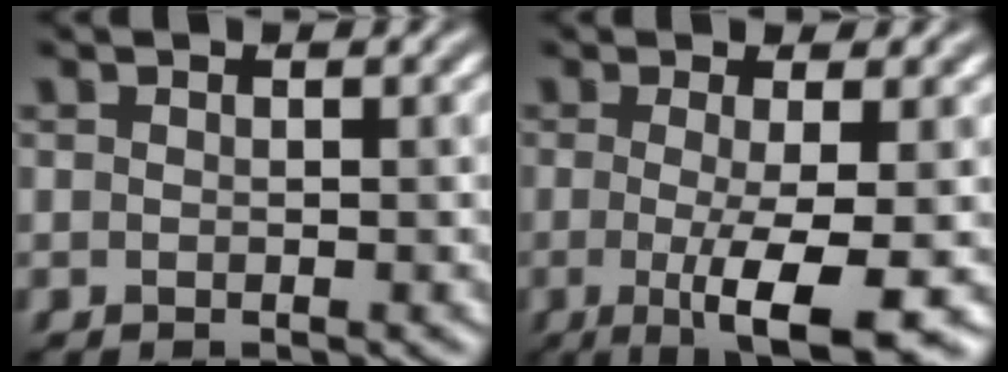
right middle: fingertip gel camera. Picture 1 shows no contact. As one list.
[{"total": 7.3, "force": [-1.5, 1.7, 6.9], "torque": [-0.099, -0.016, -0.025]}]